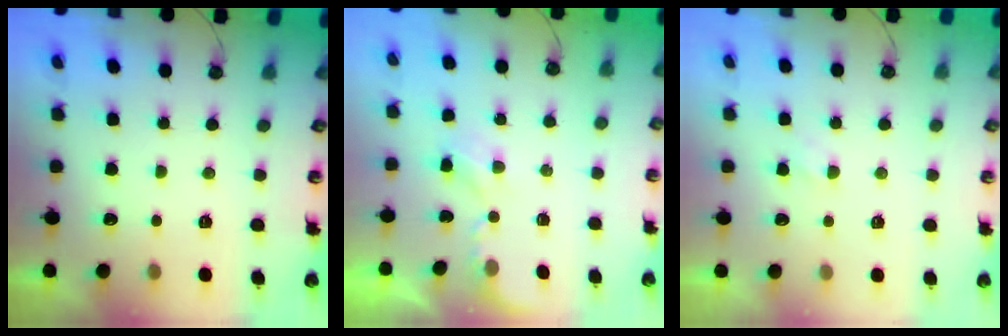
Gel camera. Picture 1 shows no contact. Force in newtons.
{"total": 2.7, "press": 2.7, "slide": 0.5}
{"total": 2.7, "press": 2.6, "slide": 0.4}